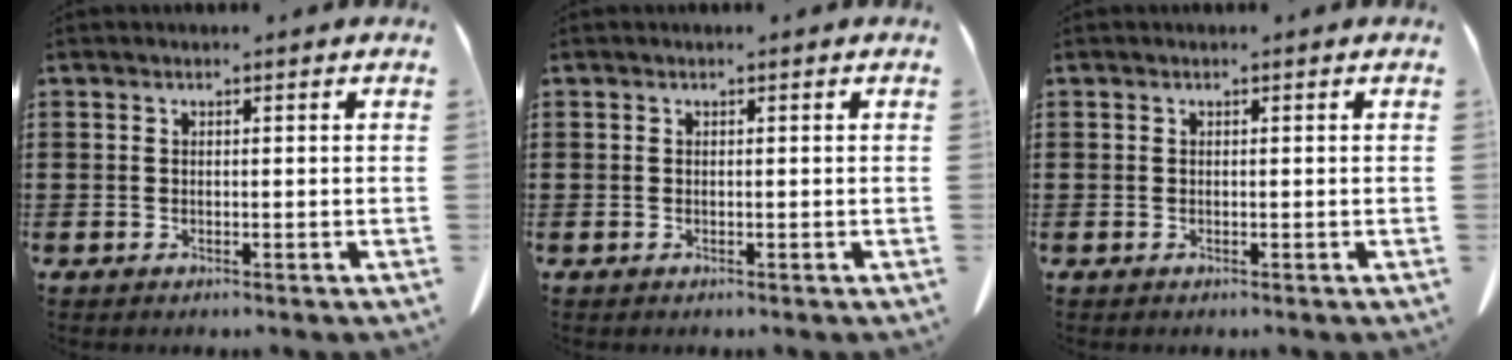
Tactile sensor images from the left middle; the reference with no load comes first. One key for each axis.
{"total": 0.0}
{"total": 0.0}